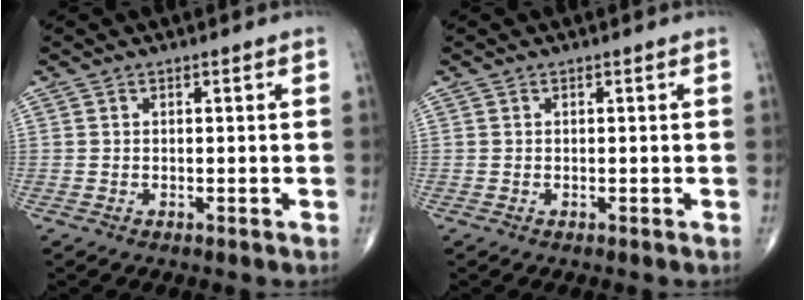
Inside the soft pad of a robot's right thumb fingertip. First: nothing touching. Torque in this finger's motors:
{"motor_torque": [-0.11, 0.08, 0.00, 0.00, 0.00]}